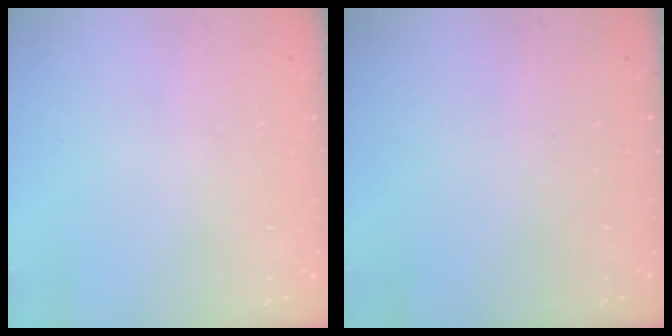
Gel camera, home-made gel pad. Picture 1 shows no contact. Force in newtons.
{"total": 0.0}